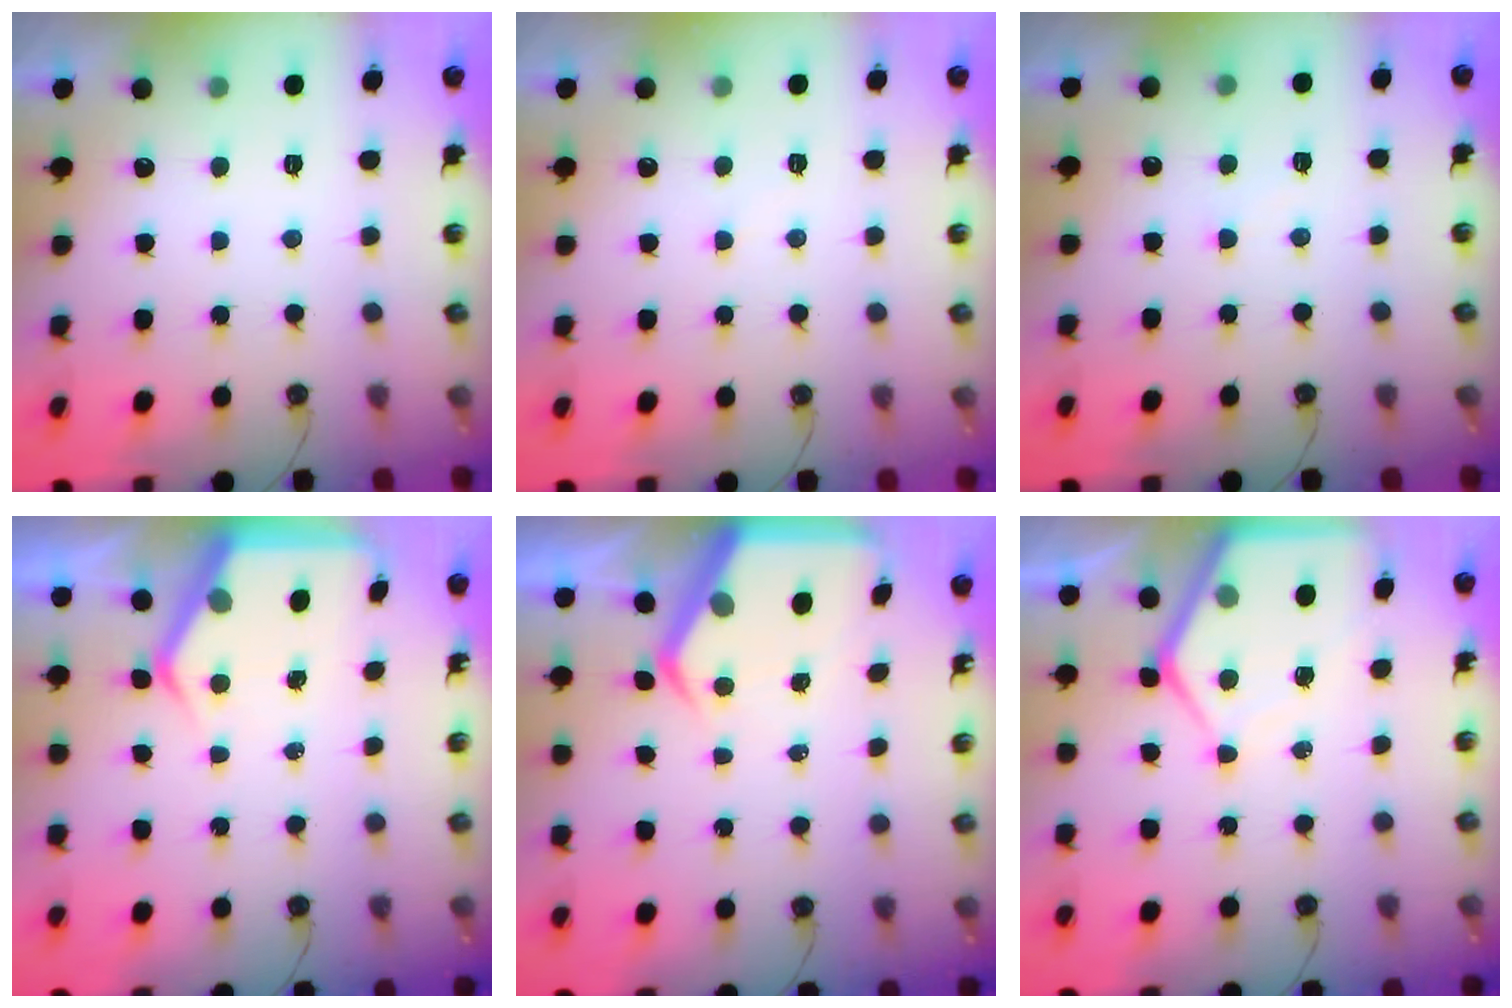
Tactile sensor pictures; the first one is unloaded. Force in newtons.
{"total": 4.7, "press": 4.6, "slide": 0.6}
{"total": 2.7, "press": 2.7, "slide": 0.4}
{"total": 5.1, "press": 5.1, "slide": 0.5}
{"total": 6.0, "press": 6.0, "slide": 0.7}
{"total": 8.4, "press": 8.4, "slide": 0.7}